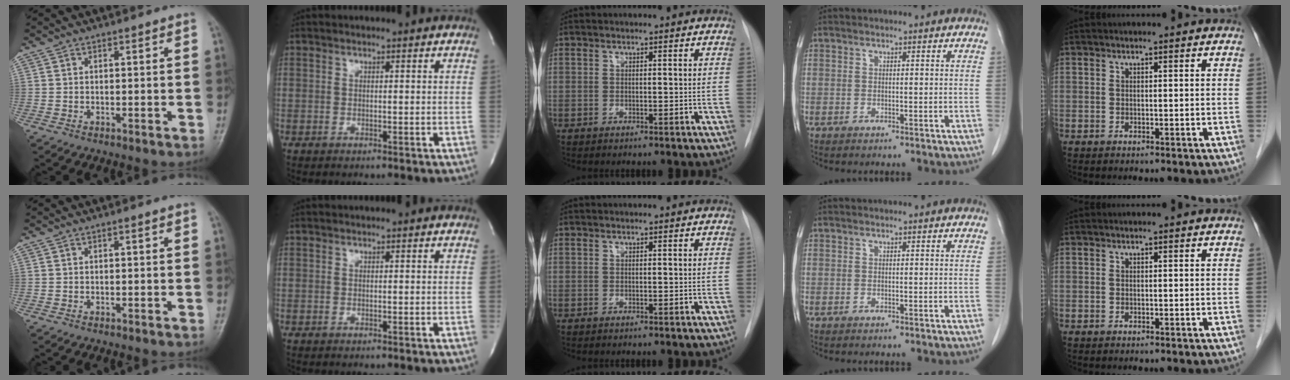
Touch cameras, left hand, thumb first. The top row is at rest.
{}